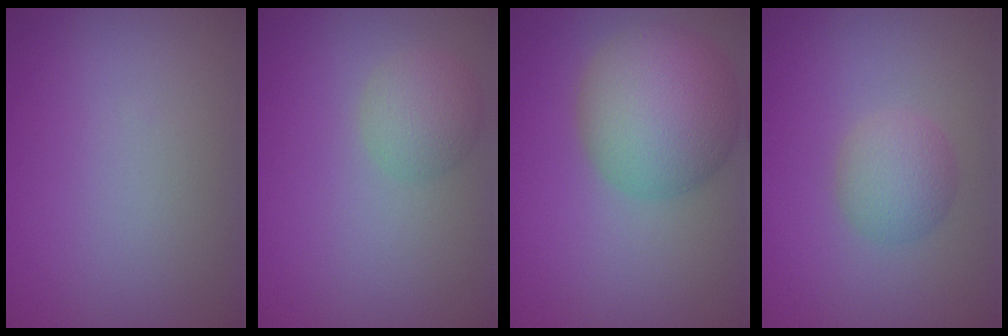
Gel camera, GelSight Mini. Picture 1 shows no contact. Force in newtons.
{"total": 2.7, "press": 2.7, "slide": 0.1}
{"total": 7.9, "press": 7.9, "slide": 0.2}
{"total": 2.7, "press": 2.7, "slide": 0.1}